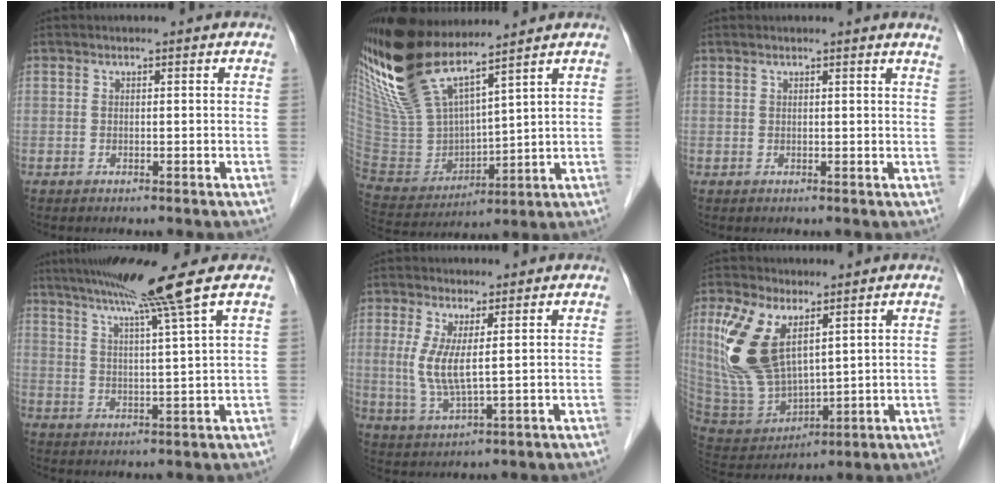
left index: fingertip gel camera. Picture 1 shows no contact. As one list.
[{"total": 17.8, "force": [14.0, 3.9, 10.3], "torque": [-0.227, 0.000, 0.284]}, {"total": 2.3, "force": [2.0, -0.4, 0.9], "torque": [-0.017, -0.005, 0.020]}, {"total": 10.4, "force": [7.1, -3.0, 7.1], "torque": [-0.114, 0.003, 0.111]}, {"total": 4.3, "force": [0.7, 0.9, 4.1], "torque": [-0.092, -0.008, 0.021]}, {"total": 12.7, "force": [5.0, 5.8, 10.1], "torque": [-0.235, 0.003, 0.114]}]